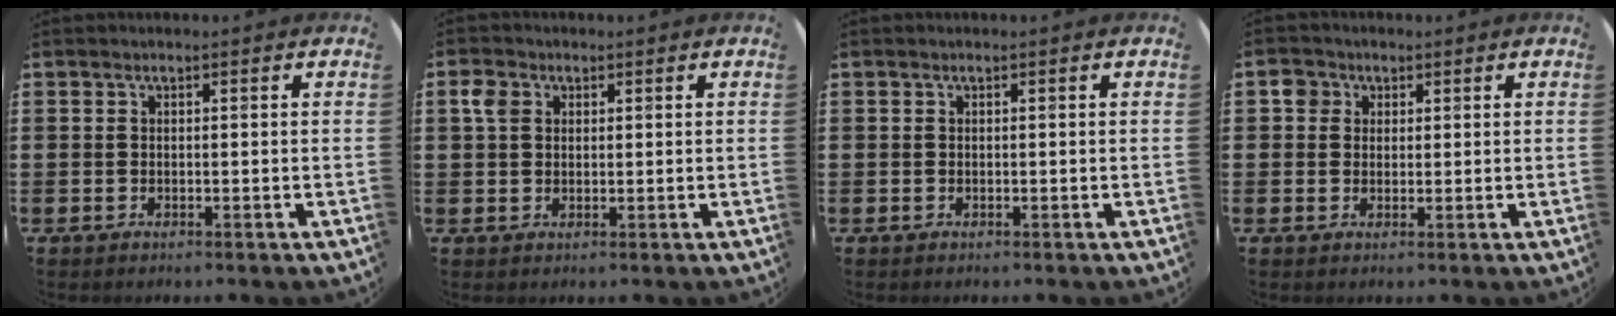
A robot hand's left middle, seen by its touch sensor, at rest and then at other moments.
{"total": 2.8, "force": [1.4, 2.1, 1.2], "torque": [-0.020, 0.006, 0.024]}
{"total": 0.0}
{"total": 2.5, "force": [1.4, 2.0, 0.5], "torque": [0.002, 0.002, 0.023]}